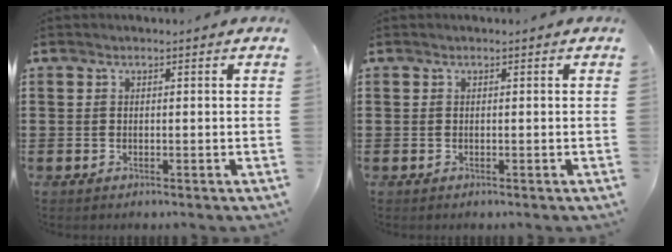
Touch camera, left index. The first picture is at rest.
{"total": 0.0}